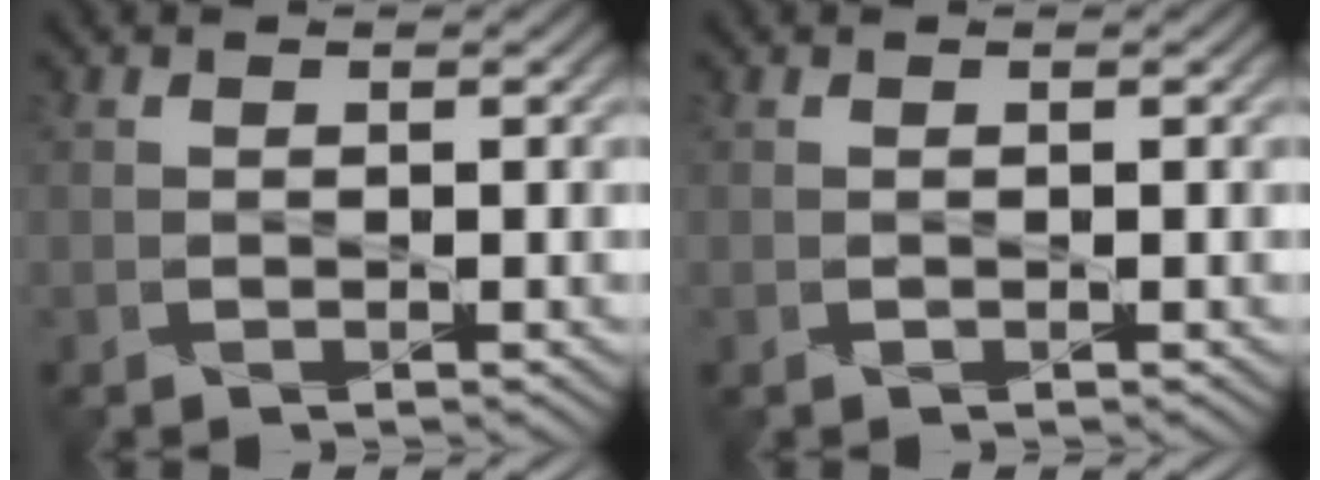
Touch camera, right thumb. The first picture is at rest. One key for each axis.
{"total": 0.0}